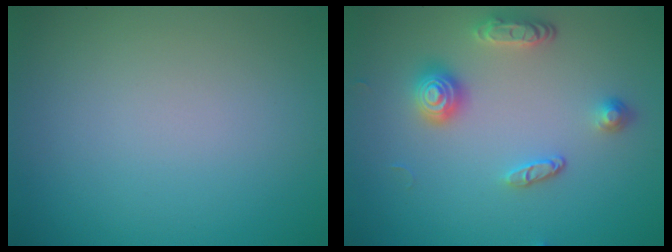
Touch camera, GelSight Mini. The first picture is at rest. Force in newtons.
{"total": 3.3, "press": 2.9, "slide": 1.6}